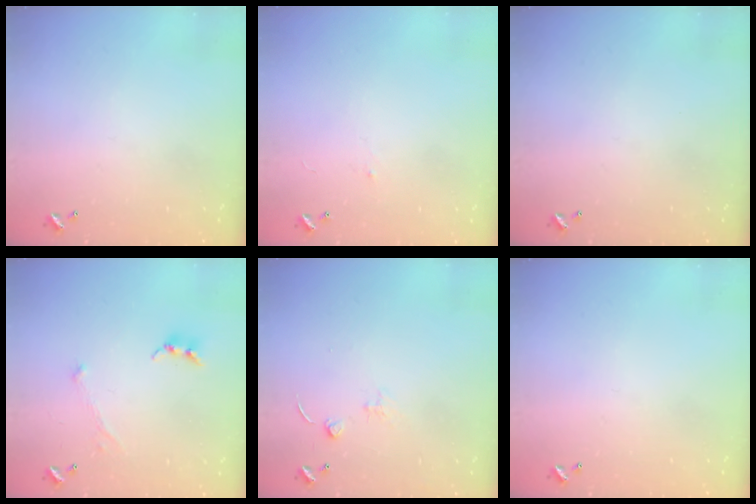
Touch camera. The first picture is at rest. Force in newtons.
{"total": 0.6, "press": 0.0, "slide": 0.6}
{"total": 0.0}
{"total": 0.0}
{"total": 0.9, "press": 0.9, "slide": 0.3}
{"total": 0.0}